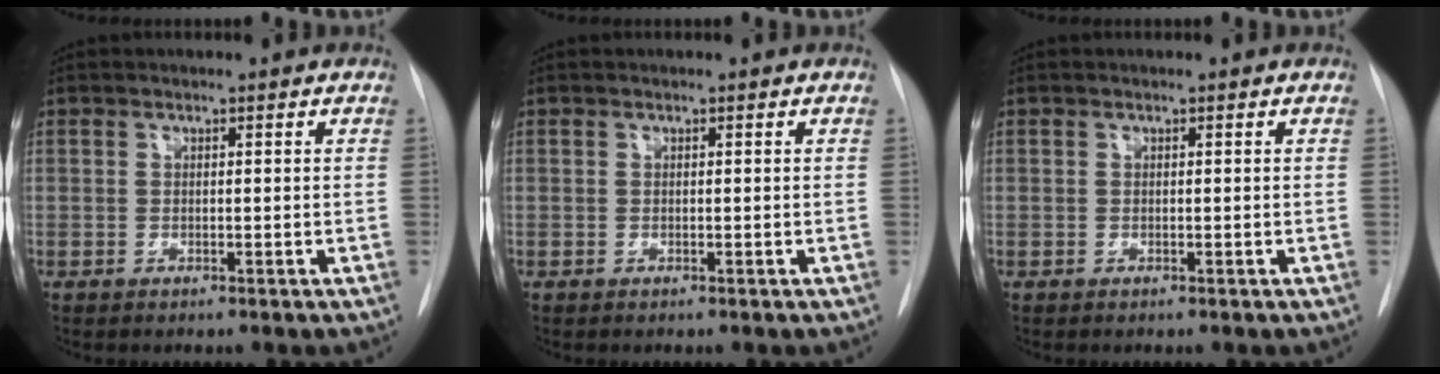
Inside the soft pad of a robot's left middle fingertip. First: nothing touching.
{"total": 0.0}
{"total": 0.0}